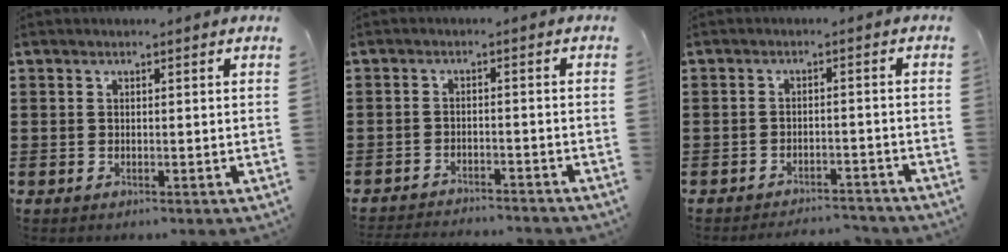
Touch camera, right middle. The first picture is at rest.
{"total": 2.7, "force": [-2.7, -0.1, 0.1], "torque": [-0.008, -0.002, -0.056]}
{"total": 2.9, "force": [-2.9, 0.1, 0.0], "torque": [-0.007, -0.002, -0.060]}